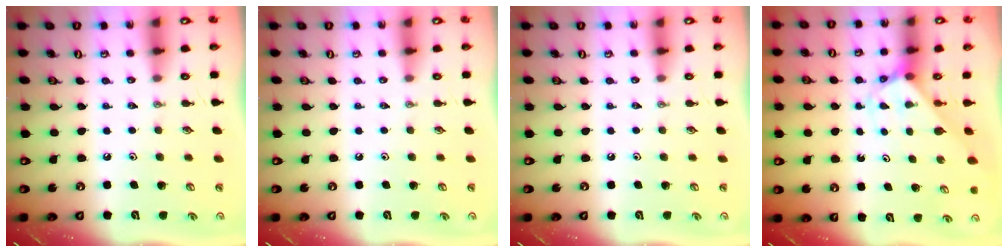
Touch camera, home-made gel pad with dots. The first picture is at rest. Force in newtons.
{"total": 0.0}
{"total": 0.0}
{"total": 2.6, "press": 2.6, "slide": 0.2}